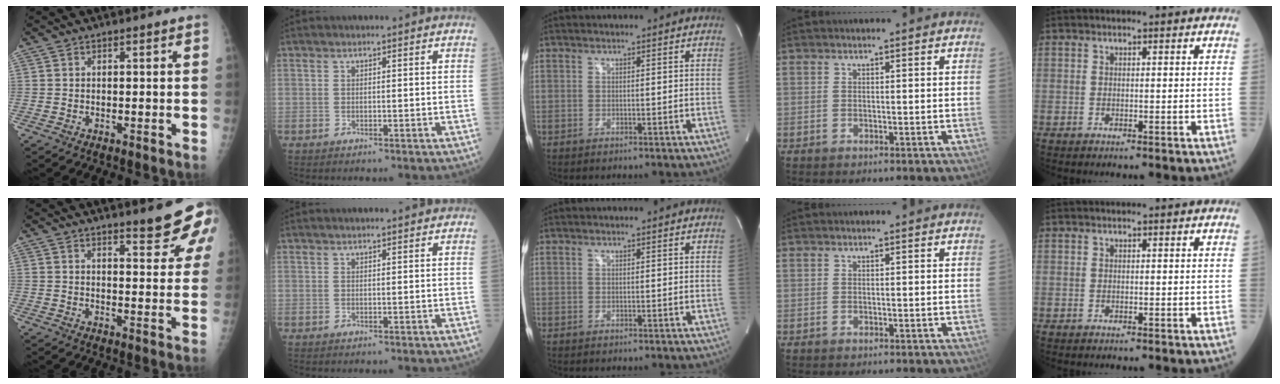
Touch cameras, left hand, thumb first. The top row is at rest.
{"thumb": {"total": 9.6, "force": [6.9, 2.3, 6.3], "torque": [-0.051, -0.040, 0.079]}, "index": {"total": 3.6, "force": [2.9, 1.1, 1.7], "torque": [-0.019, 0.020, 0.045]}}